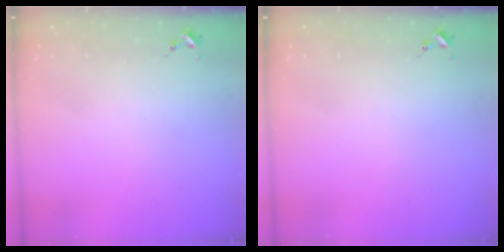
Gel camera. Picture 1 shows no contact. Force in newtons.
{"total": 0.0}